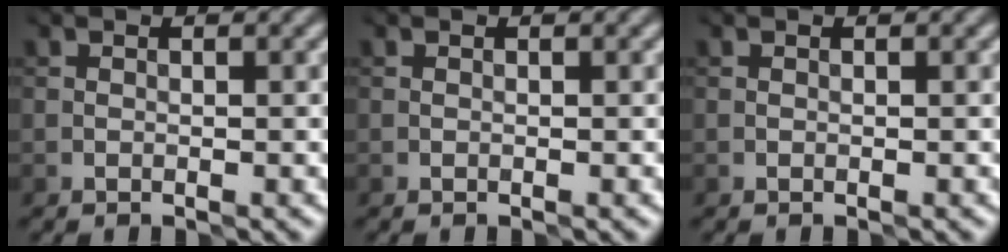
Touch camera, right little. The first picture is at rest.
{"total": 0.0}
{"total": 0.0}